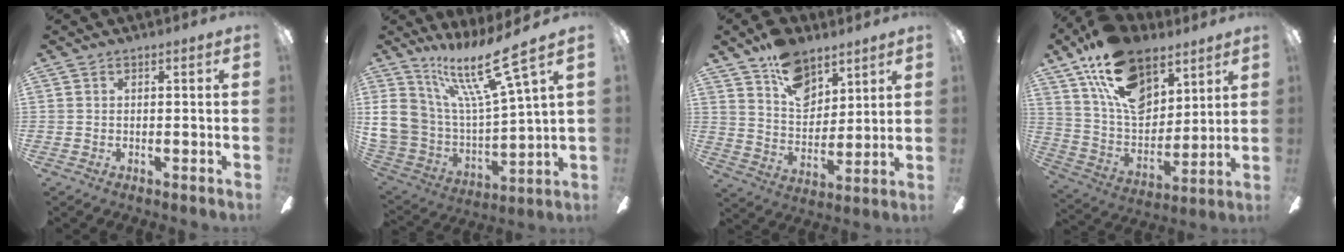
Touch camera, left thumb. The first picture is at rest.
{"total": 21.0, "force": [14.0, 6.9, 14.1], "torque": [-0.299, -0.092, 0.238]}
{"total": 12.8, "force": [8.2, 7.8, 6.0], "torque": [-0.087, -0.039, 0.152]}
{"total": 19.7, "force": [11.8, 11.3, 11.1], "torque": [-0.209, -0.053, 0.219]}